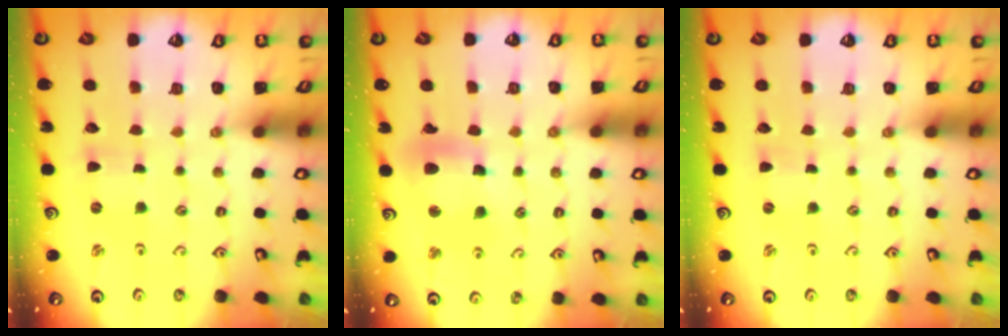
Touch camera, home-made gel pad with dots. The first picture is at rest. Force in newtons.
{"total": 12.9, "press": 12.8, "slide": 1.7}
{"total": 0.0}